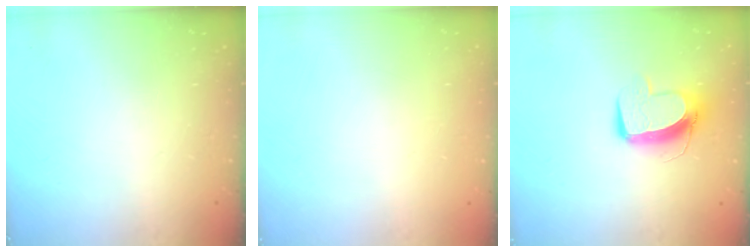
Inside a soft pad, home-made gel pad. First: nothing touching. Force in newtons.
{"total": 0.0}
{"total": 10.7, "press": 10.6, "slide": 1.1}